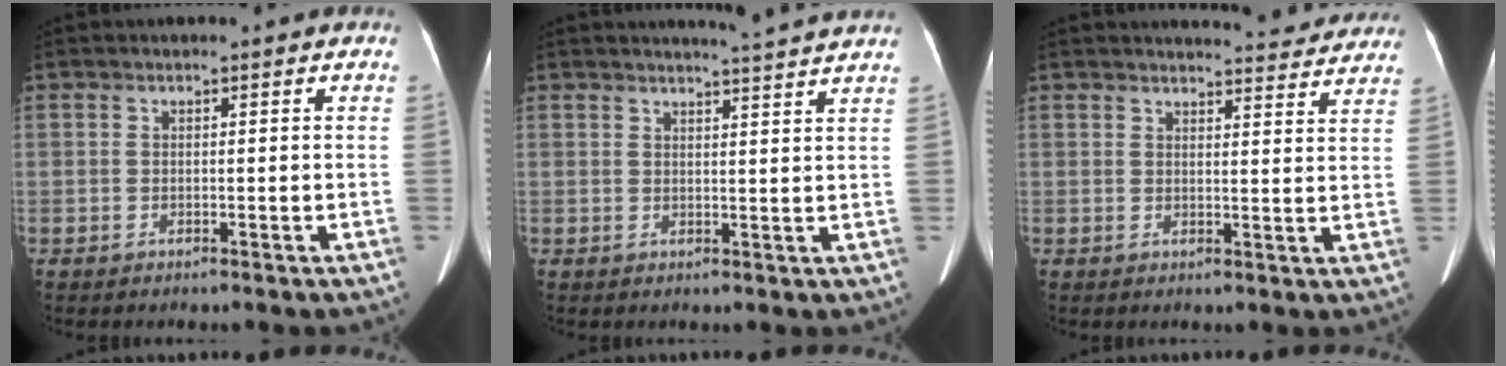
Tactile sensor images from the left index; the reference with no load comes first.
{"total": 6.1, "force": [5.7, -1.2, 1.8], "torque": [-0.029, -0.003, 0.060]}
{"total": 11.5, "force": [11.1, 1.7, 2.3], "torque": [-0.012, -0.012, 0.111]}